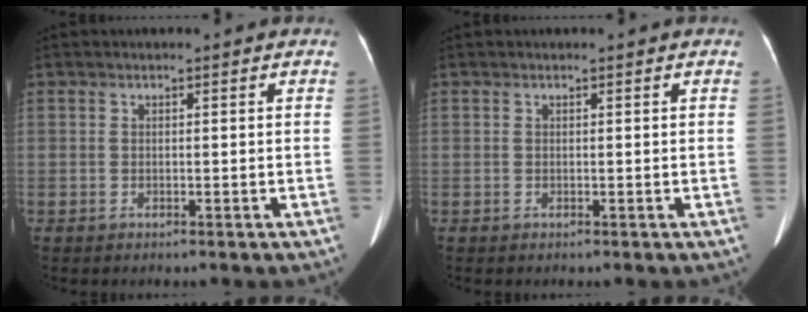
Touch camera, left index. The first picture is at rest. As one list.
[{"total": 0.0}]